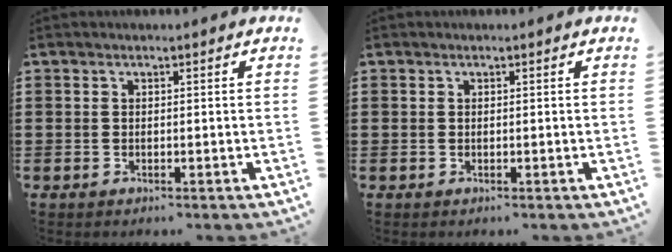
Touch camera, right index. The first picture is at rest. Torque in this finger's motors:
{"motor_torque": [0.60, 0.62, -0.93, -0.20]}